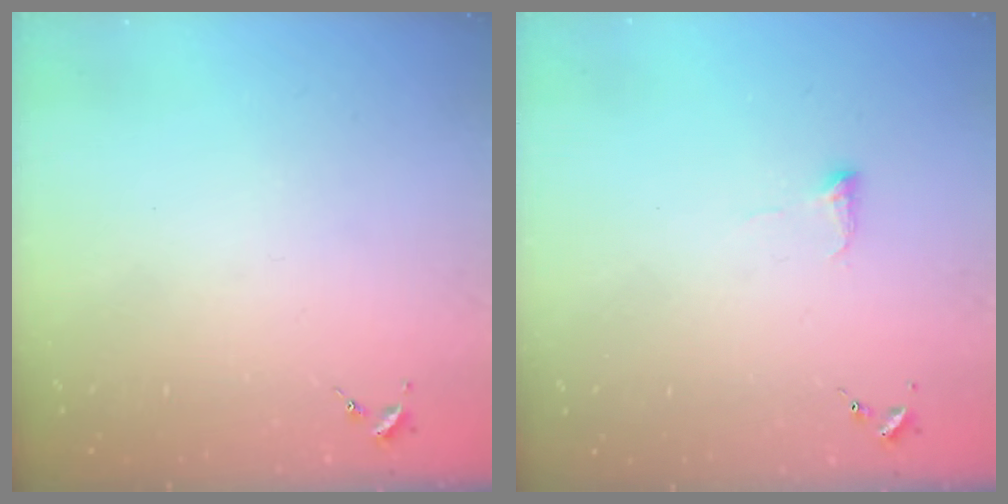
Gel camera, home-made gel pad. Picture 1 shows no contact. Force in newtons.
{"total": 5.0, "press": 4.9, "slide": 1.0}